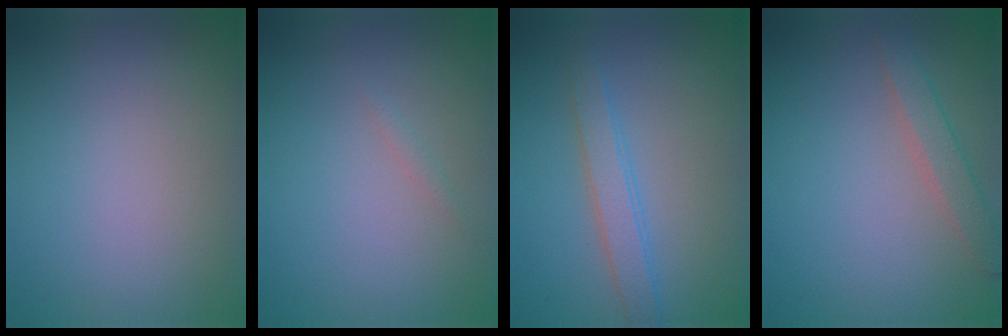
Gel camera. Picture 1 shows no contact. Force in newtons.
{"total": 0.6, "press": 0.6, "slide": 0.1}
{"total": 2.4, "press": 2.4, "slide": 0.1}
{"total": 2.1, "press": 2.1, "slide": 0.1}